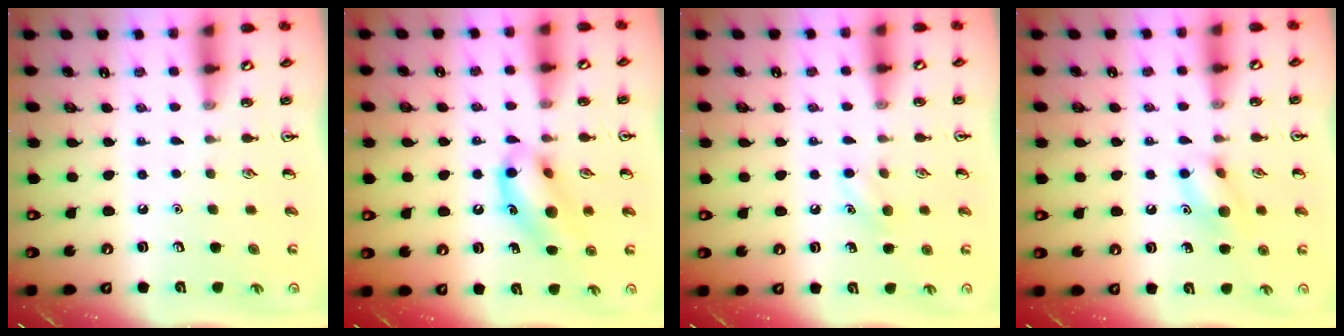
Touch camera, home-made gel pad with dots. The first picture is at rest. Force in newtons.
{"total": 12.6, "press": 12.4, "slide": 2.4}
{"total": 6.2, "press": 5.9, "slide": 1.8}
{"total": 9.5, "press": 9.4, "slide": 1.0}